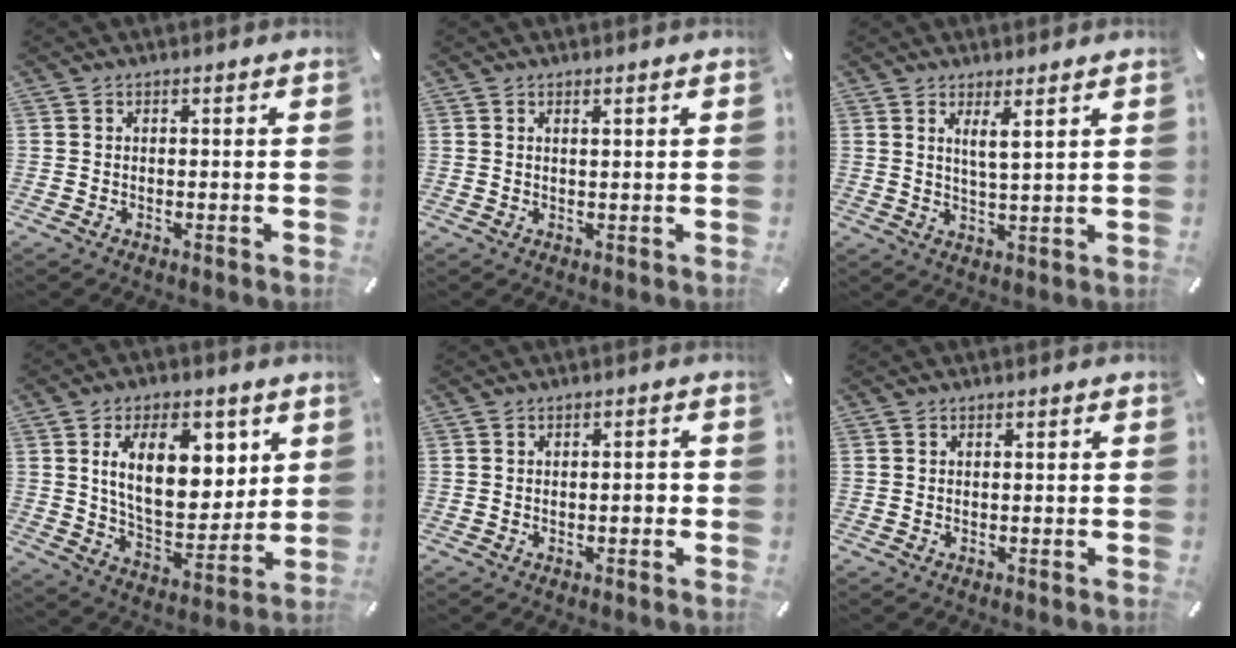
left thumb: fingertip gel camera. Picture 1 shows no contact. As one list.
[{"total": 1.1, "force": [0.5, 0.1, 1.0], "torque": [-0.018, 0.000, 0.008]}, {"total": 4.3, "force": [2.6, 0.0, 3.5], "torque": [-0.067, -0.010, 0.042]}, {"total": 16.4, "force": [6.3, 9.4, 11.9], "torque": [-0.188, -0.010, 0.110]}, {"total": 1.9, "force": [-0.4, 0.8, 1.7], "torque": [-0.031, 0.005, -0.009]}, {"total": 0.0}]